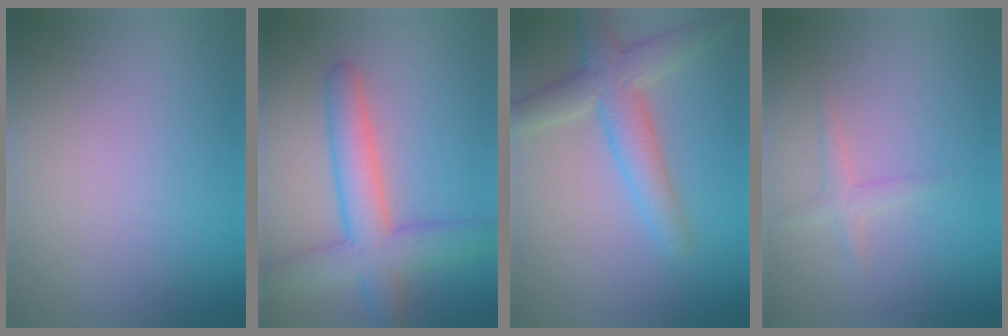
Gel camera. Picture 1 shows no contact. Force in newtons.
{"total": 6.2, "press": 6.2, "slide": 0.3}
{"total": 4.8, "press": 4.8, "slide": 0.2}
{"total": 1.3, "press": 1.3, "slide": 0.1}